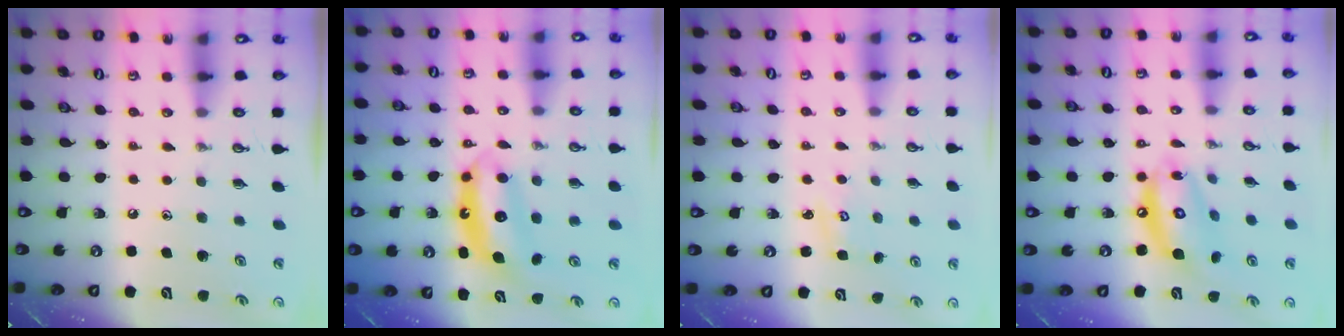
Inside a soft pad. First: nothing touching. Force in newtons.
{"total": 7.0, "press": 7.0, "slide": 0.5}
{"total": 2.7, "press": 2.7, "slide": 0.3}
{"total": 13.8, "press": 13.7, "slide": 1.5}